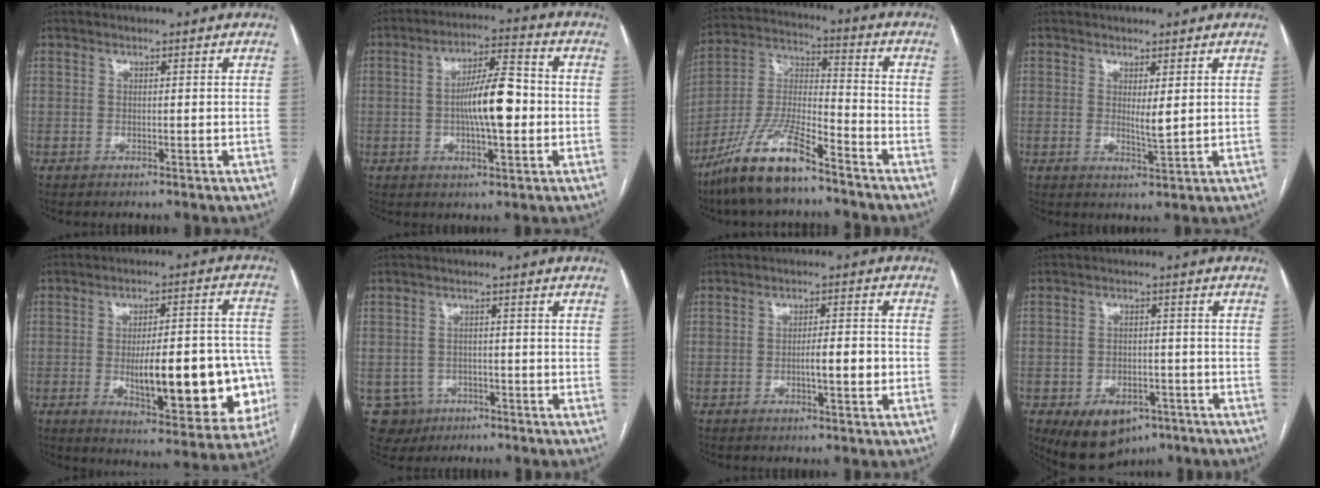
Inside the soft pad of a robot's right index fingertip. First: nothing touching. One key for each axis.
{"total": 10.0, "fx": -0.7, "fy": 2.4, "fz": 9.7, "tx": -0.170, "ty": 0.016, "tz": -0.014}
{"total": 13.7, "fx": -10.0, "fy": 2.3, "fz": 9.1, "tx": -0.193, "ty": -0.009, "tz": -0.190}
{"total": 2.4, "fx": 0.7, "fy": 0.2, "fz": 2.3, "tx": -0.043, "ty": -0.010, "tz": 0.016}
{"total": 20.2, "fx": -4.1, "fy": 5.9, "fz": 18.9, "tx": -0.192, "ty": 0.027, "tz": -0.032}
{"total": 5.5, "fx": -2.3, "fy": 5.0, "fz": 0.3, "tx": -0.004, "ty": 0.009, "tz": -0.031}
{"total": 4.6, "fx": -1.0, "fy": 0.7, "fz": 4.4, "tx": -0.071, "ty": 0.004, "tz": -0.012}
{"total": 9.4, "fx": -5.4, "fy": 6.1, "fz": 4.7, "tx": -0.069, "ty": 0.009, "tz": -0.071}